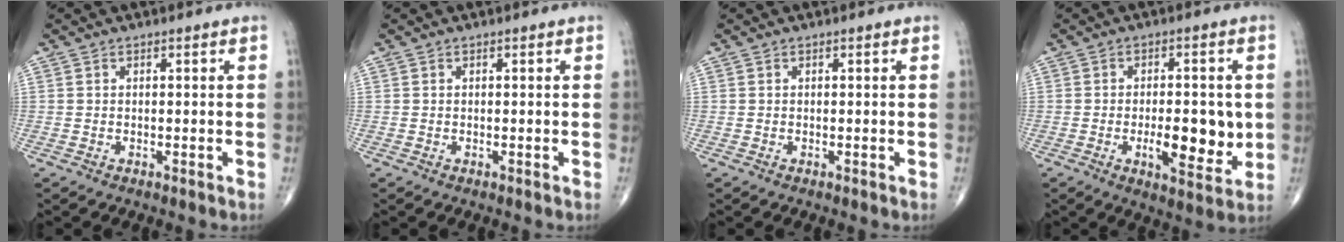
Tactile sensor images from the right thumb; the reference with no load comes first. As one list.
[{"total": 0.0}, {"total": 0.0}, {"total": 10.3, "force": [-1.3, 4.2, 9.3], "torque": [-0.117, -0.012, -0.015]}]